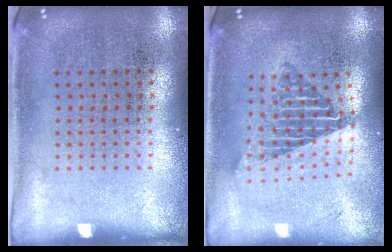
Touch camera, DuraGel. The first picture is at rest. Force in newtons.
{"total": 1.7, "press": 1.3, "slide": 1.1}